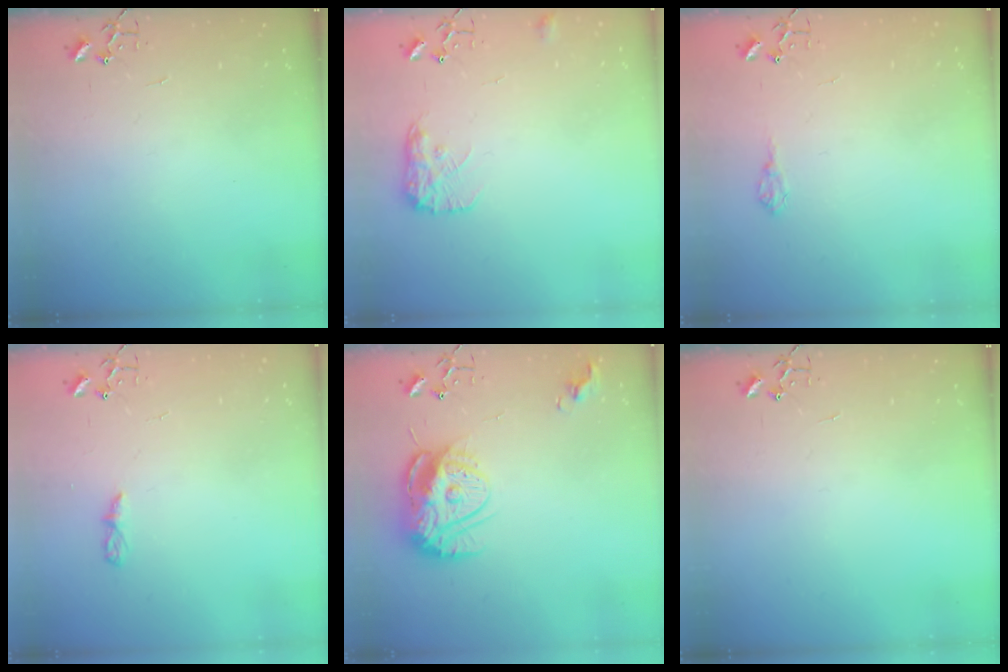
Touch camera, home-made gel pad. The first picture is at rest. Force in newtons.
{"total": 10.9, "press": 10.9, "slide": 0.5}
{"total": 6.8, "press": 6.7, "slide": 0.8}
{"total": 3.6, "press": 3.6, "slide": 0.4}
{"total": 15.9, "press": 15.8, "slide": 1.6}
{"total": 0.0}